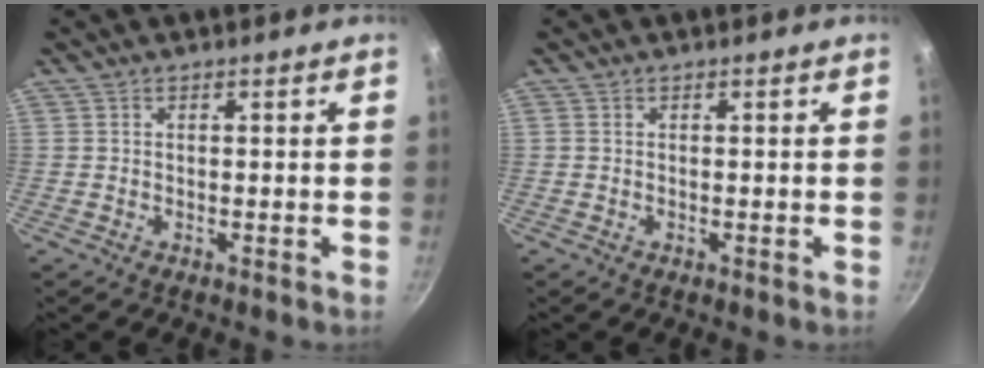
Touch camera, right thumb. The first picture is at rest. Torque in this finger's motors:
{"motor_torque": [-0.11, 0.04, 0.24, -0.50, 0.01]}